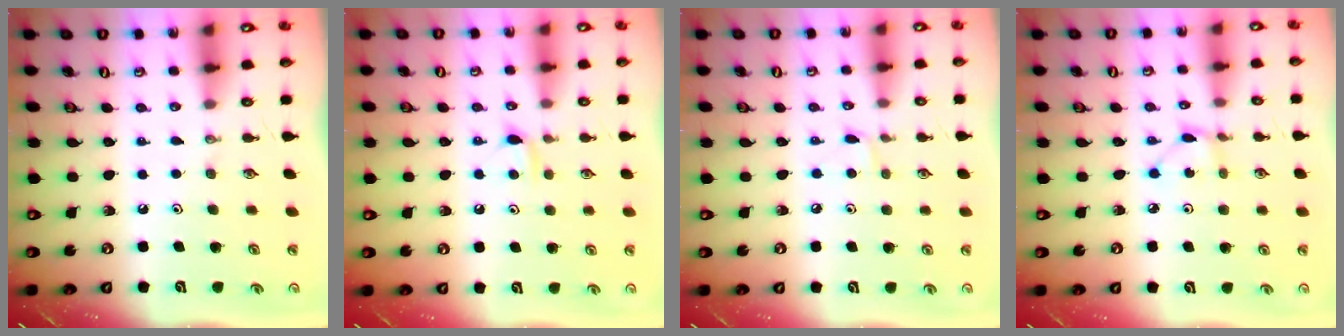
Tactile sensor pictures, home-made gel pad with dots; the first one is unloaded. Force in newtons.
{"total": 4.2, "press": 4.2, "slide": 0.6}
{"total": 4.3, "press": 4.2, "slide": 0.7}
{"total": 2.1, "press": 2.1, "slide": 0.3}